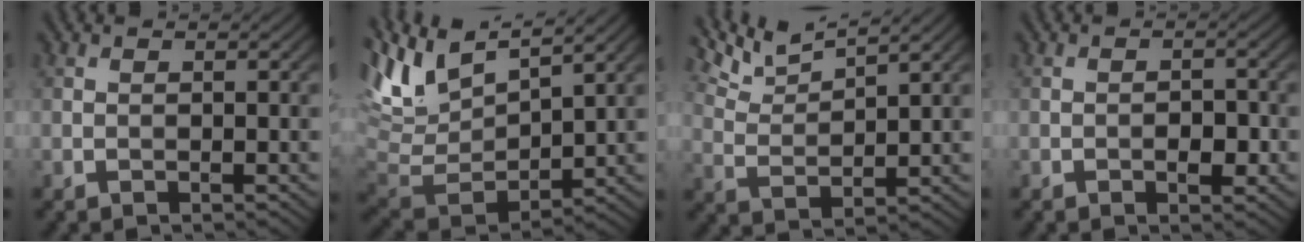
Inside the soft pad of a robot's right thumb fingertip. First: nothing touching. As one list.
[{"total": 11.2, "force": [6.5, 4.3, 8.0], "torque": [-0.206, 0.007, 0.129]}, {"total": 6.1, "force": [4.9, 1.1, 3.4], "torque": [-0.086, 0.009, 0.106]}, {"total": 2.5, "force": [-0.9, 1.2, 2.0], "torque": [-0.027, 0.004, -0.015]}]